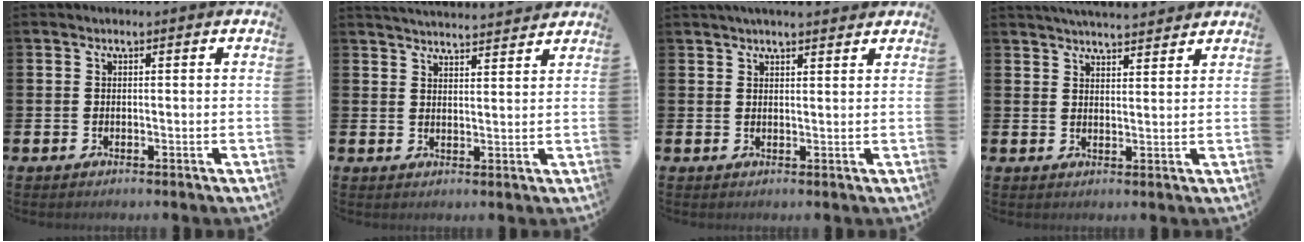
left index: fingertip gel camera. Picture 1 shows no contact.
{"total": 4.0, "force": [4.0, -0.1, 0.1], "torque": [-0.007, -0.027, 0.071]}
{"total": 2.9, "force": [2.8, 0.3, 0.8], "torque": [-0.008, -0.010, 0.048]}
{"total": 4.3, "force": [4.3, 0.0, 0.3], "torque": [-0.012, -0.021, 0.079]}